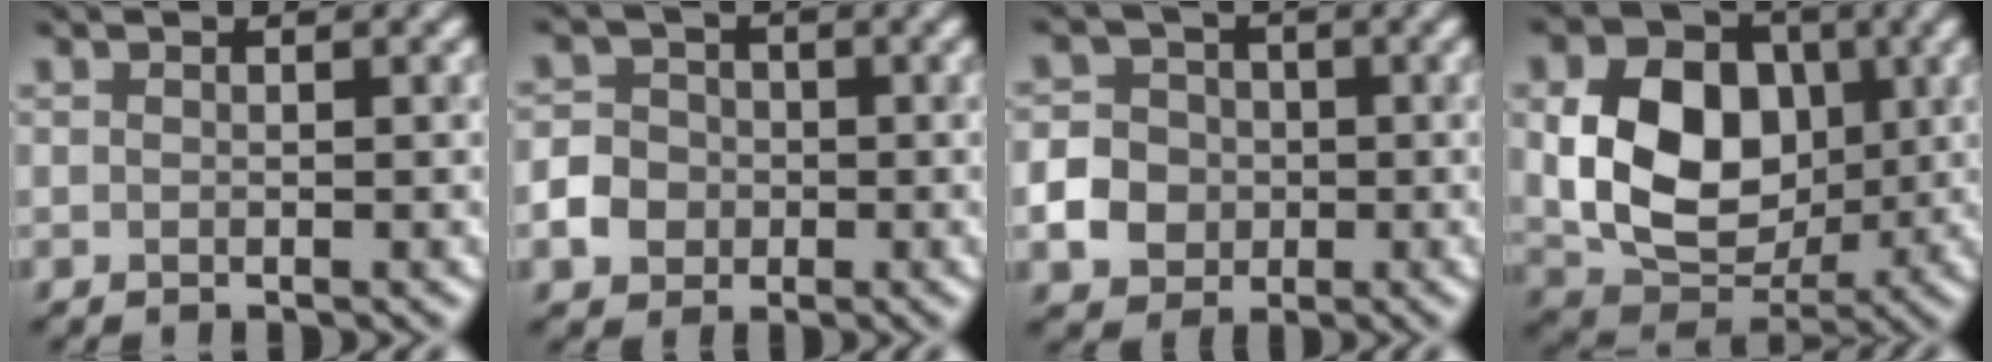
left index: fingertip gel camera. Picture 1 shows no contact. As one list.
[{"total": 2.8, "force": [-1.1, 2.5, 0.5], "torque": [-0.003, 0.004, -0.023]}, {"total": 3.6, "force": [-1.1, 3.3, 0.9], "torque": [-0.014, 0.004, -0.026]}, {"total": 8.9, "force": [0.6, 6.8, 5.7], "torque": [-0.110, -0.008, 0.015]}]